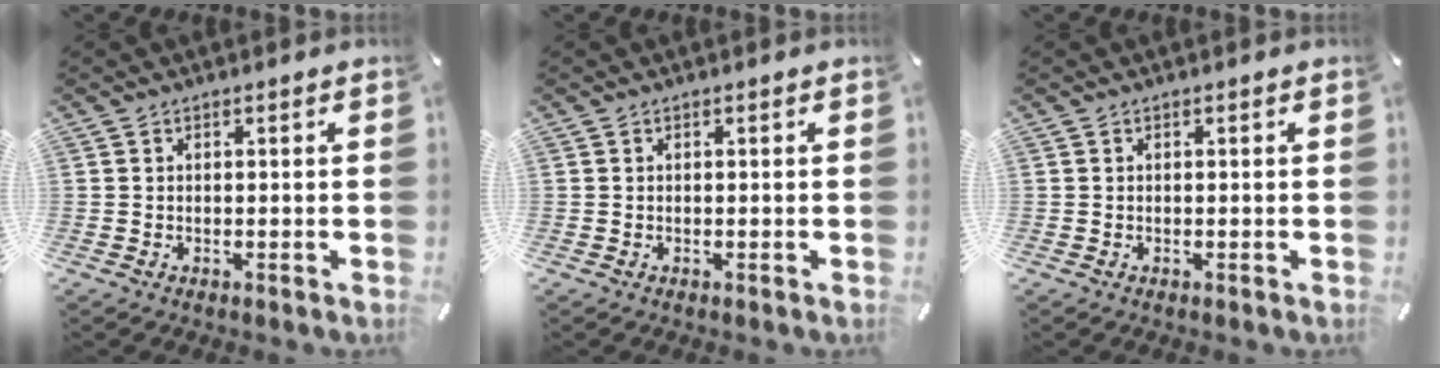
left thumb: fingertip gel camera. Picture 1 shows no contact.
{"total": 0.0}
{"total": 0.0}